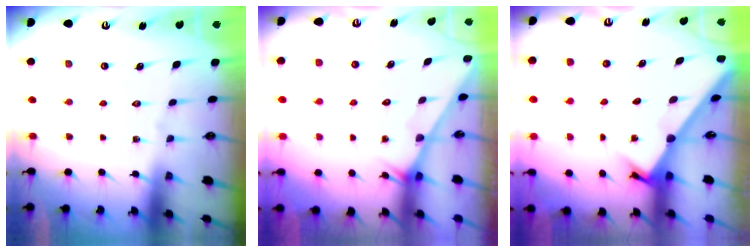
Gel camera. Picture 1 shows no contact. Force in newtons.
{"total": 1.5, "press": 1.4, "slide": 0.1}
{"total": 2.1, "press": 2.1, "slide": 0.2}